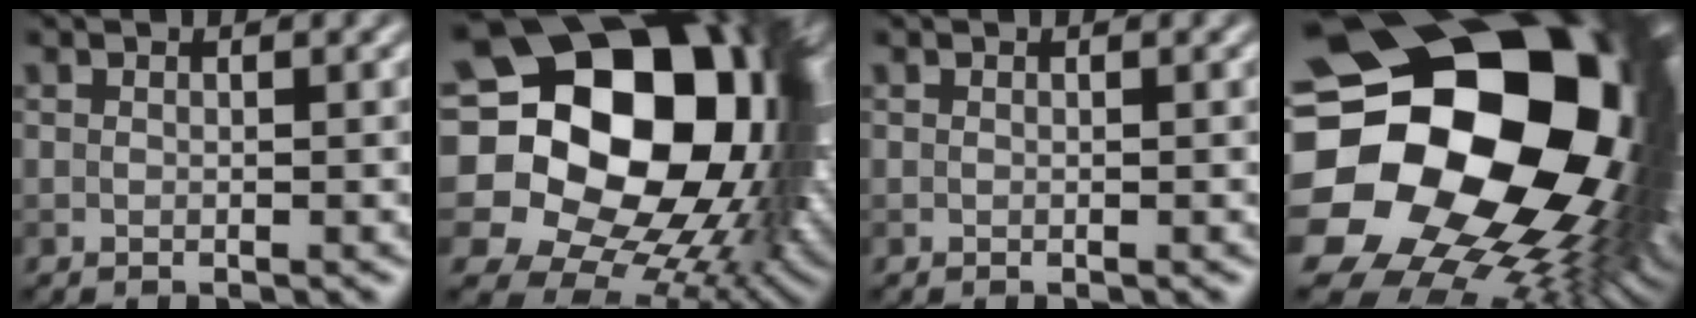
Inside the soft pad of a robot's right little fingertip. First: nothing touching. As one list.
[{"total": 24.0, "force": [3.7, 18.8, 14.4], "torque": [-0.258, 0.003, 0.041]}, {"total": 0.0}, {"total": 23.8, "force": [1.2, 18.4, 15.0], "torque": [-0.299, -0.055, 0.026]}]